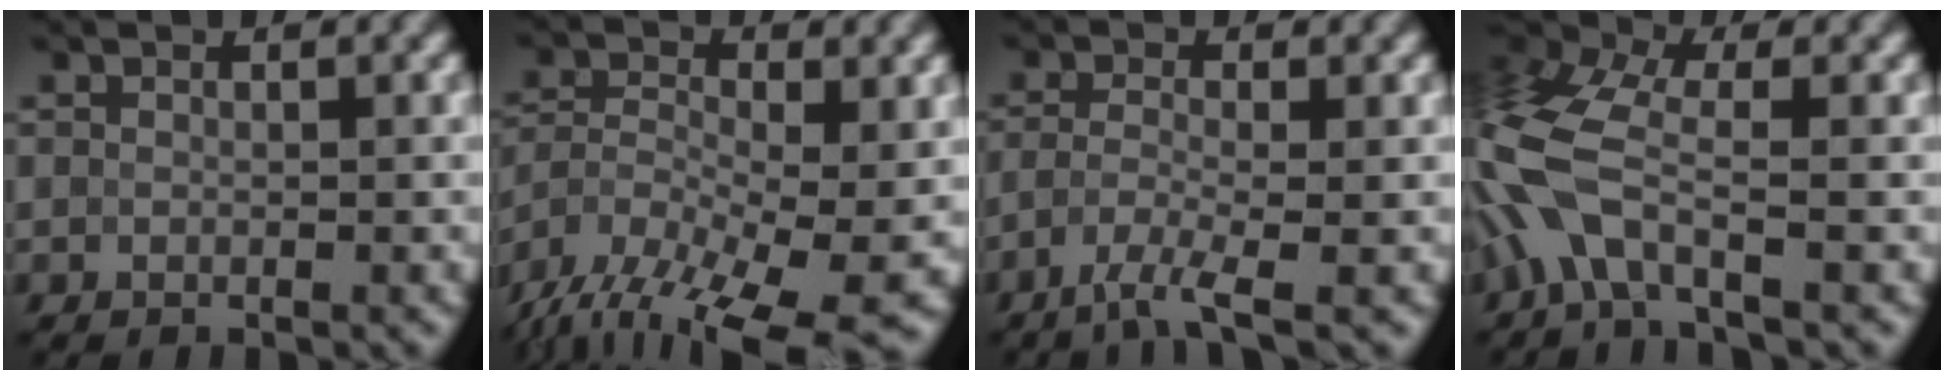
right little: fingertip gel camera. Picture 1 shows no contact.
{"total": 13.6, "force": [-9.7, 4.6, 8.3], "torque": [-0.164, -0.026, -0.148]}
{"total": 3.4, "force": [-2.5, 0.2, 2.3], "torque": [-0.040, 0.000, -0.059]}
{"total": 6.1, "force": [-2.5, 2.6, 4.9], "torque": [-0.118, 0.015, -0.064]}